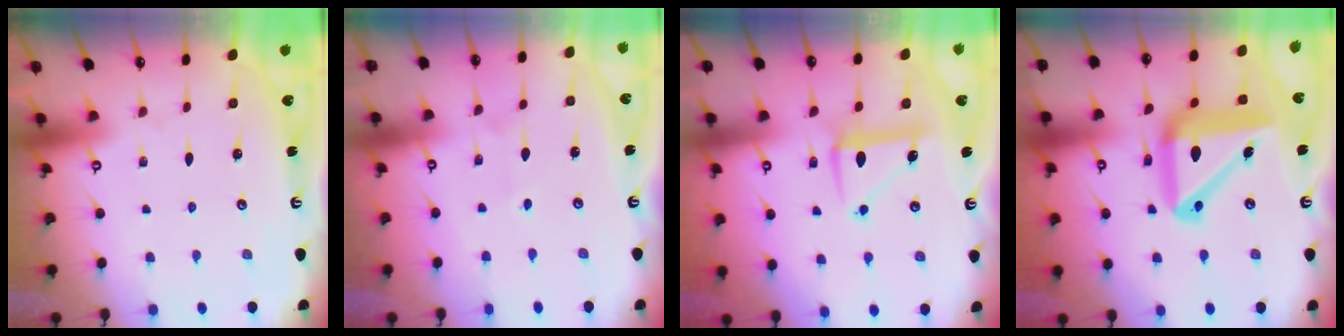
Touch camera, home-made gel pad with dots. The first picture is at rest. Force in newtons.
{"total": 2.7, "press": 2.6, "slide": 0.9}
{"total": 7.1, "press": 7.0, "slide": 1.3}
{"total": 18.7, "press": 18.5, "slide": 2.6}